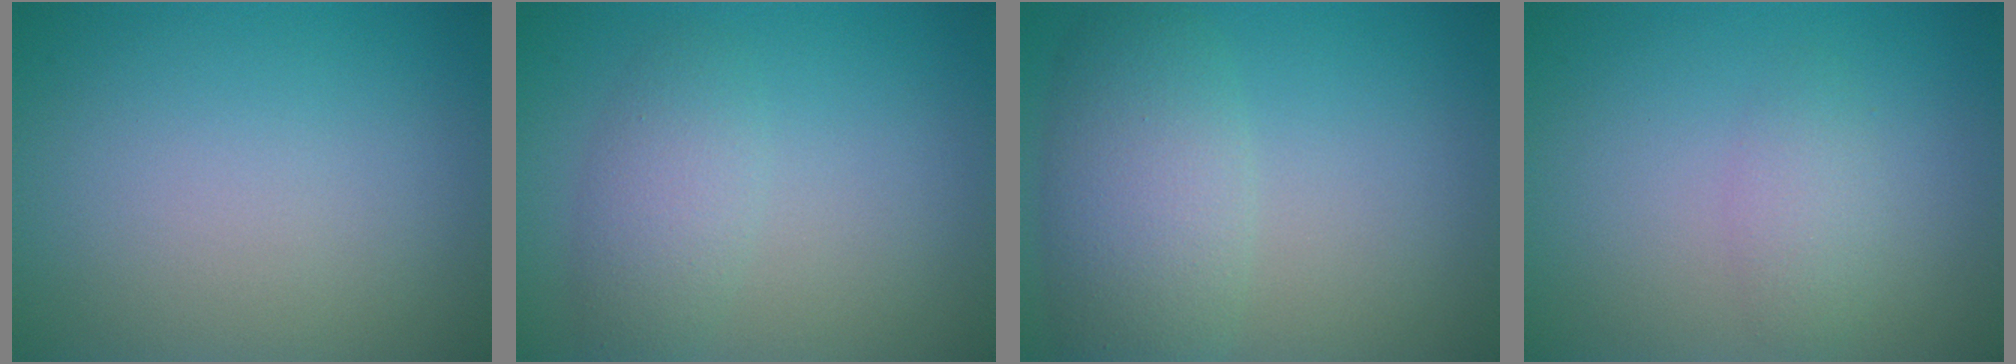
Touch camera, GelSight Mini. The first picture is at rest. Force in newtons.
{"total": 2.7, "press": 2.7, "slide": 0.1}
{"total": 5.3, "press": 5.3, "slide": 0.1}
{"total": 1.8, "press": 1.8, "slide": 0.1}